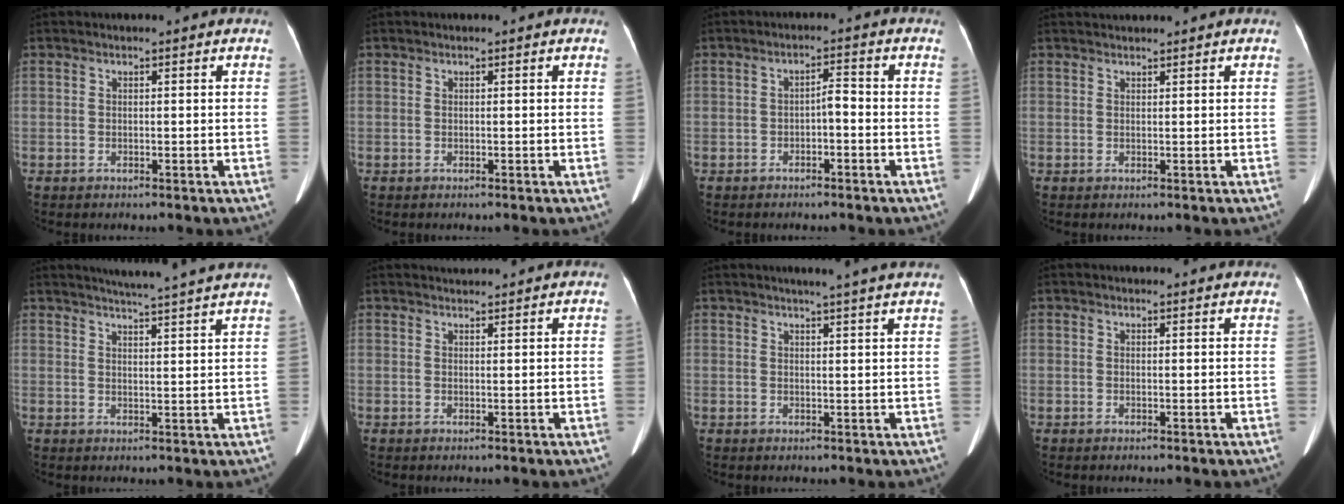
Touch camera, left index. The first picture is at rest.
{"total": 0.0}
{"total": 2.4, "force": [-0.9, 0.8, 2.1], "torque": [-0.032, 0.011, -0.016]}
{"total": 2.1, "force": [2.1, 0.0, 0.4], "torque": [-0.005, 0.028, 0.038]}
{"total": 12.6, "force": [11.5, -1.1, 5.1], "torque": [-0.080, -0.008, 0.136]}
{"total": 3.1, "force": [3.1, 0.0, 0.4], "torque": [-0.010, 0.022, 0.043]}
{"total": 7.5, "force": [6.5, -0.8, 3.7], "torque": [-0.046, 0.009, 0.063]}
{"total": 4.0, "force": [3.9, 0.7, 0.7], "torque": [-0.008, 0.010, 0.034]}